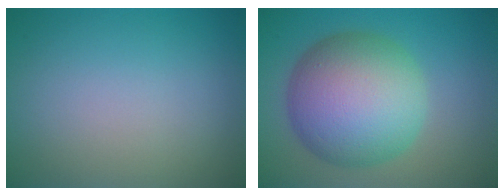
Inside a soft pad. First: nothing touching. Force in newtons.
{"total": 11.5, "press": 11.5, "slide": 0.2}